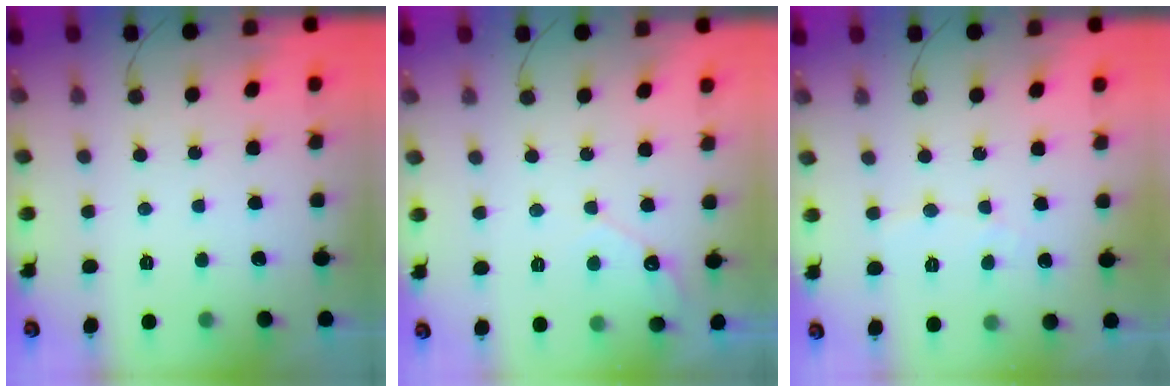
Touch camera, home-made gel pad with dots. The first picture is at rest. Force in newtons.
{"total": 5.5, "press": 5.5, "slide": 0.5}
{"total": 3.0, "press": 2.9, "slide": 0.2}